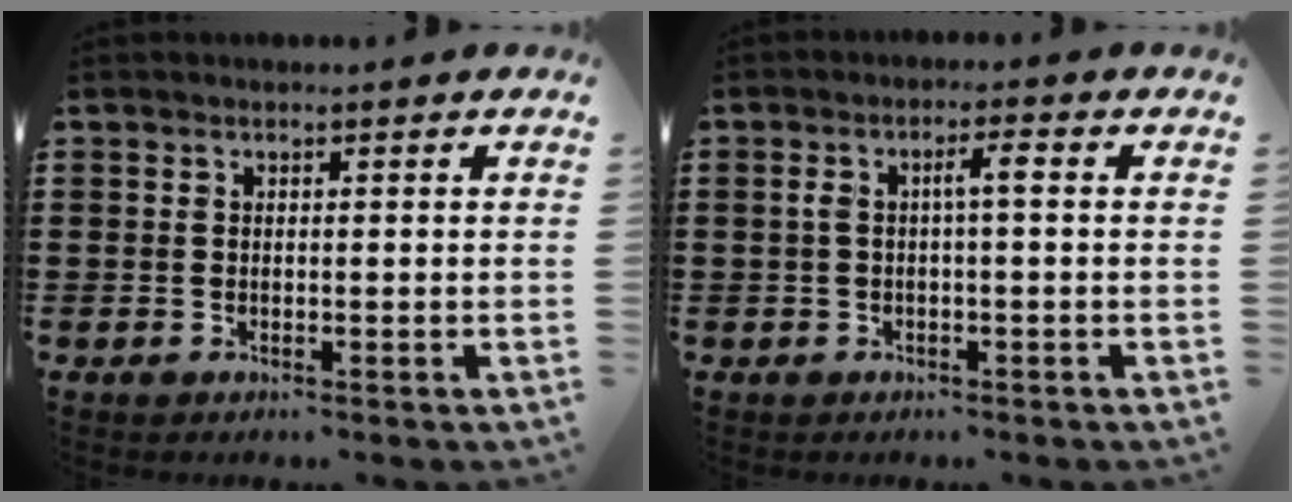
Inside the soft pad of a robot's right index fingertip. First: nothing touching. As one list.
[{"total": 3.0, "force": [0.0, 0.5, 3.0], "torque": [-0.058, 0.008, -0.004]}]